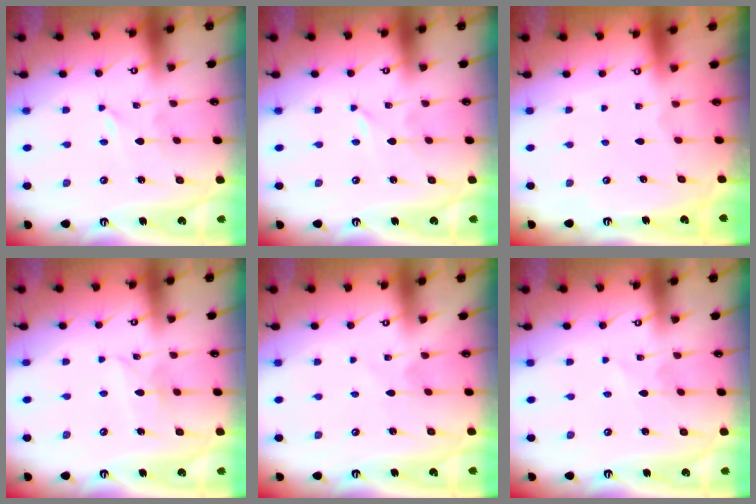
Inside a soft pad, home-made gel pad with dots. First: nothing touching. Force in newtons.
{"total": 0.0}
{"total": 0.0}
{"total": 5.6, "press": 5.6, "slide": 0.4}
{"total": 2.8, "press": 2.8, "slide": 0.3}
{"total": 1.5, "press": 1.5, "slide": 0.2}